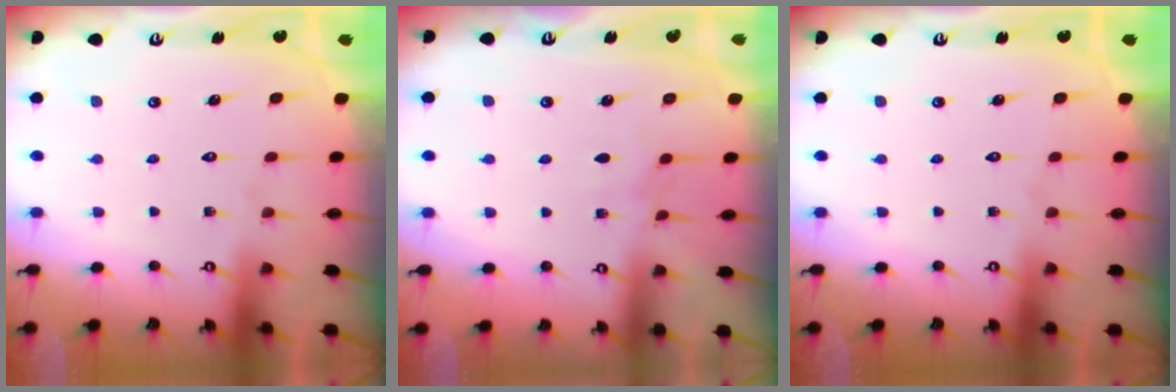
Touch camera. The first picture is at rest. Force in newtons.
{"total": 2.8, "press": 2.8, "slide": 0.5}
{"total": 0.0}